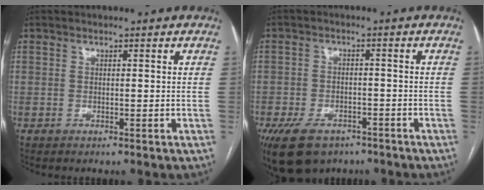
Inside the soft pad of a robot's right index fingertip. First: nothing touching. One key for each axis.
{"total": 9.8, "fx": -6.3, "fy": 6.2, "fz": 4.4, "tx": -0.094, "ty": 0.003, "tz": -0.092}